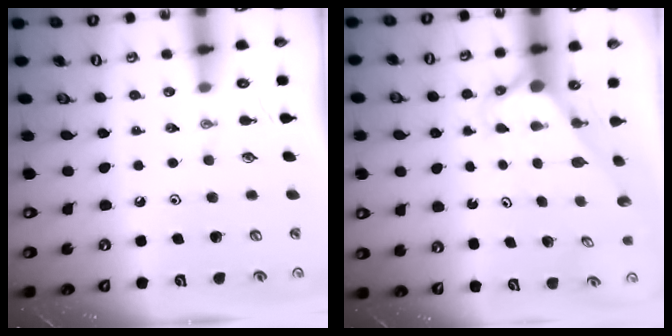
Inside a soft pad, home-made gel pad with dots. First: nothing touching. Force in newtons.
{"total": 2.7, "press": 2.7, "slide": 0.0}